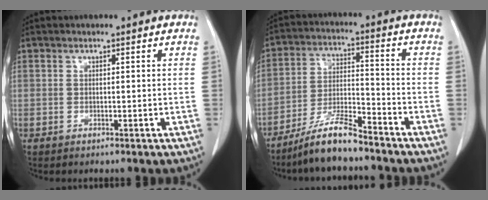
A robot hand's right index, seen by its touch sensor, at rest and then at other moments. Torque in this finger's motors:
{"motor_torque": [-0.05, -0.23, -0.17, -0.08]}